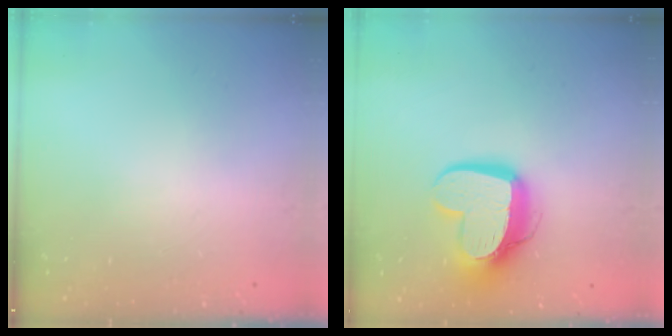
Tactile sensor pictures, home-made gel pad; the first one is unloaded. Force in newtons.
{"total": 14.0, "press": 13.9, "slide": 1.3}